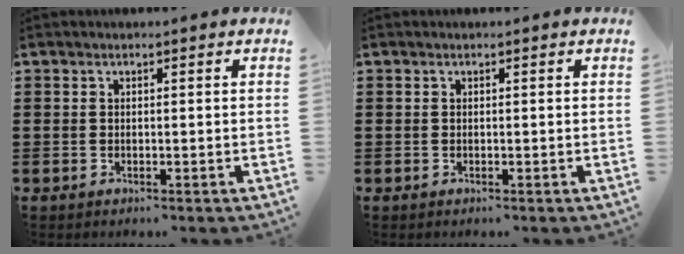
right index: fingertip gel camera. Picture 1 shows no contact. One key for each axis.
{"total": 0.0}